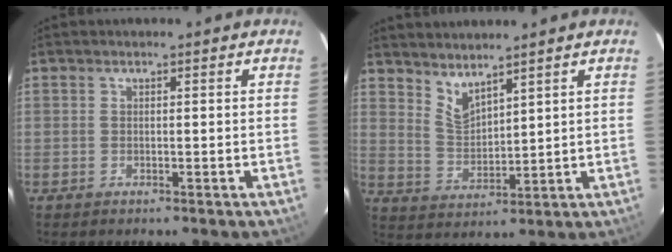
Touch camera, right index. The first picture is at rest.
{"total": 5.6, "force": [4.7, 1.4, 2.7], "torque": [-0.048, -0.006, 0.095]}